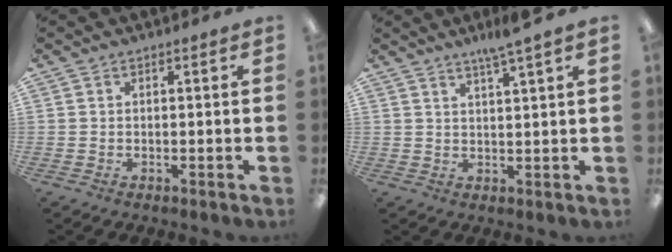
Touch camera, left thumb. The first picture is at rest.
{"total": 4.6, "force": [3.6, -0.6, 2.8], "torque": [-0.063, -0.010, 0.061]}